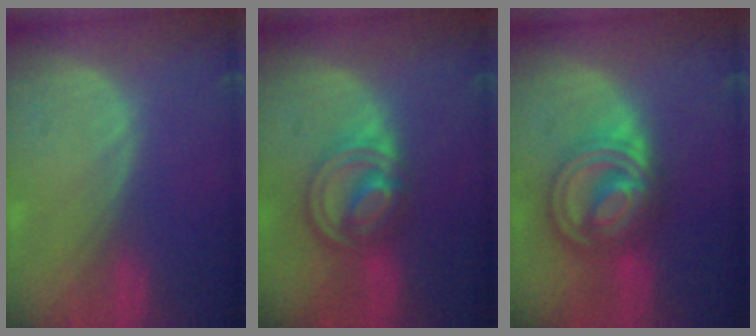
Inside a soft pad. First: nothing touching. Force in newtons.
{"total": 8.1, "press": 6.9, "slide": 4.3}
{"total": 9.2, "press": 9.2, "slide": 0.7}